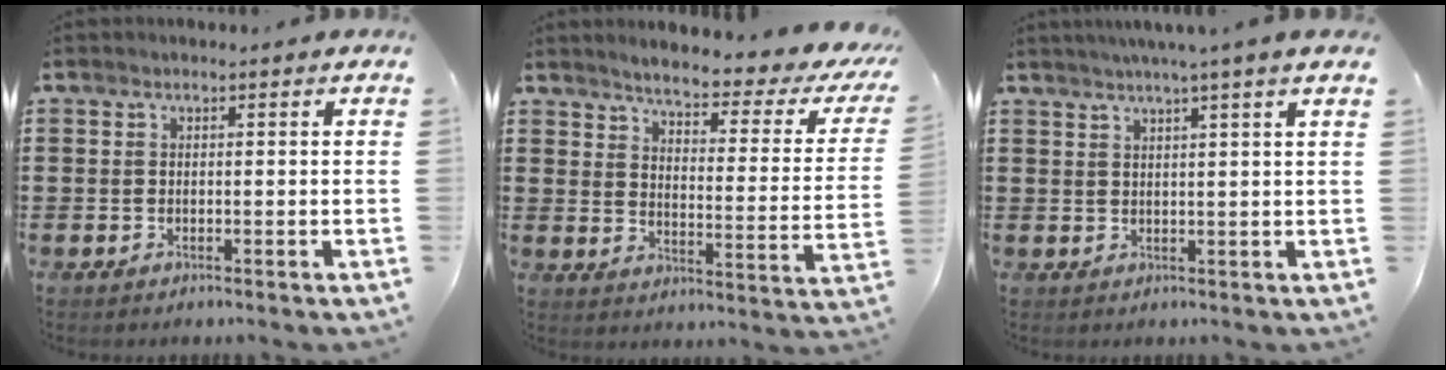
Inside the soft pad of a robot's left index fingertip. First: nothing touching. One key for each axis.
{"total": 4.1, "fx": 3.5, "fy": -0.1, "fz": 2.2, "tx": -0.056, "ty": -0.031, "tz": 0.047}
{"total": 2.8, "fx": 2.1, "fy": -1.0, "fz": 1.6, "tx": -0.032, "ty": -0.004, "tz": 0.033}